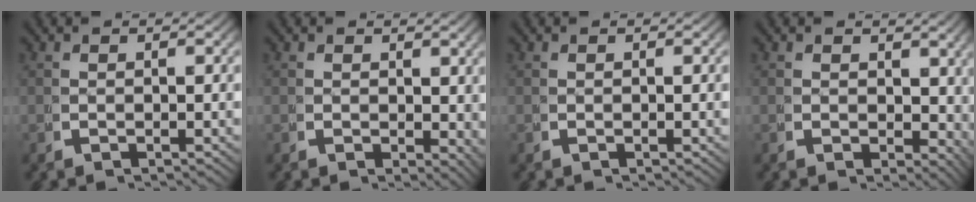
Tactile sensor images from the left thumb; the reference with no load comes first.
{"total": 2.3, "force": [0.9, 1.5, 1.5], "torque": [-0.012, -0.012, 0.020]}
{"total": 0.0}
{"total": 3.3, "force": [1.7, 2.2, 1.8], "torque": [-0.016, -0.013, 0.033]}